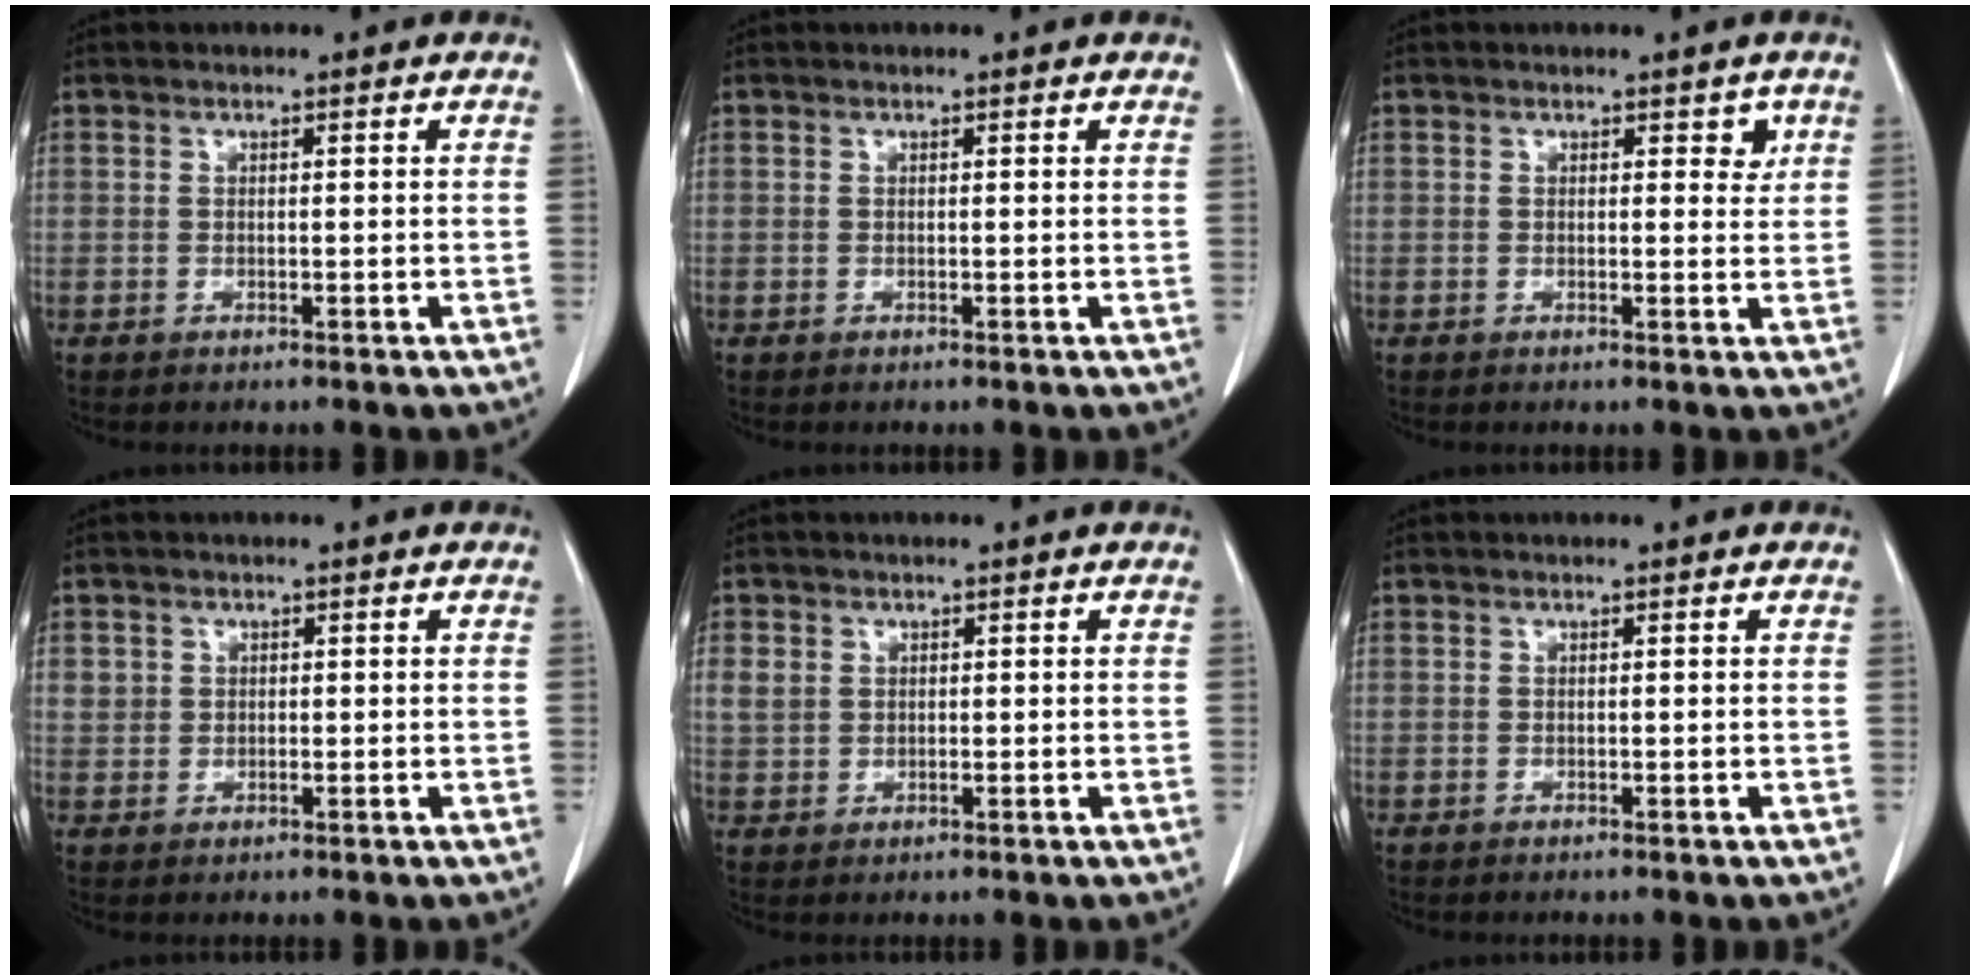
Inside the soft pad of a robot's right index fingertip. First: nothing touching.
{"total": 0.0}
{"total": 2.0, "force": [1.0, 1.2, 1.2], "torque": [-0.005, -0.004, 0.011]}
{"total": 2.2, "force": [0.7, 2.0, 0.5], "torque": [-0.003, 0.003, 0.012]}
{"total": 3.0, "force": [0.8, 2.5, 1.3], "torque": [-0.031, 0.008, 0.022]}
{"total": 0.0}